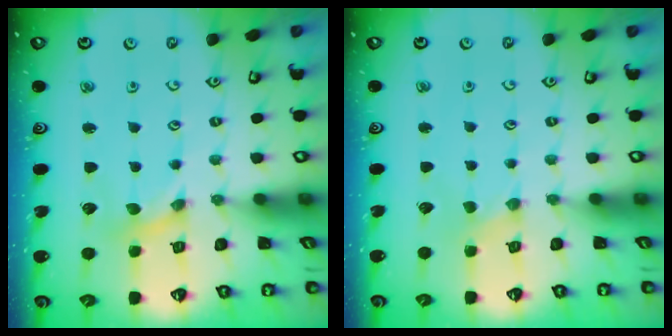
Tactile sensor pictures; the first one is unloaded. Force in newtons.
{"total": 0.0}